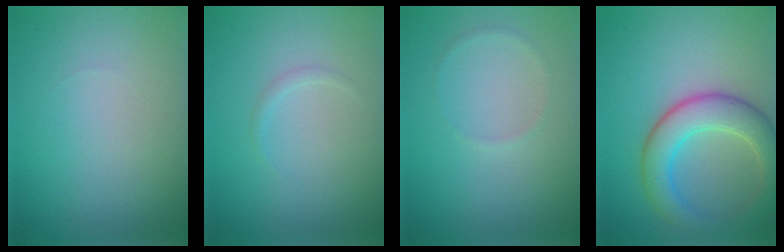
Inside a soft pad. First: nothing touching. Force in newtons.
{"total": 0.6, "press": 0.6, "slide": 0.1}
{"total": 0.5, "press": 0.5, "slide": 0.1}
{"total": 5.8, "press": 5.7, "slide": 0.3}